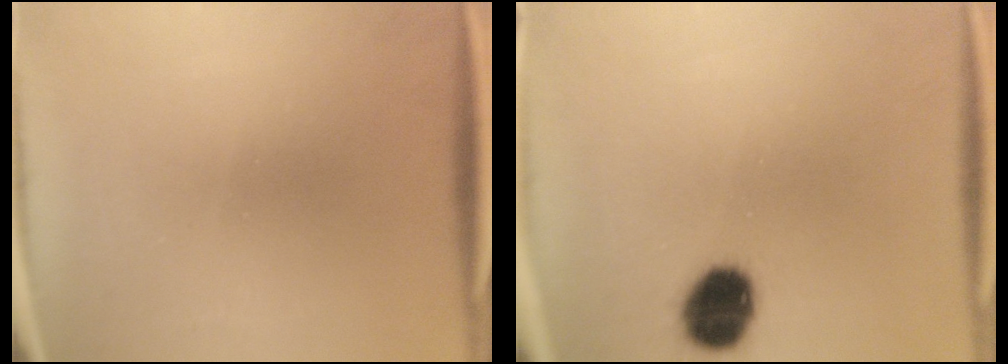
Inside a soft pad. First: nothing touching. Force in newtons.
{"total": 11.1}